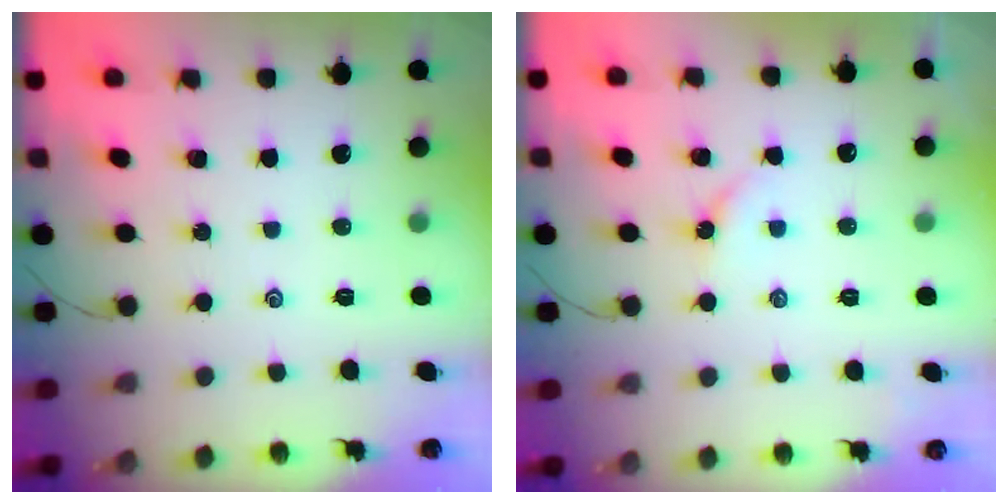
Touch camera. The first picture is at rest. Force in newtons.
{"total": 2.7, "press": 2.7, "slide": 0.5}